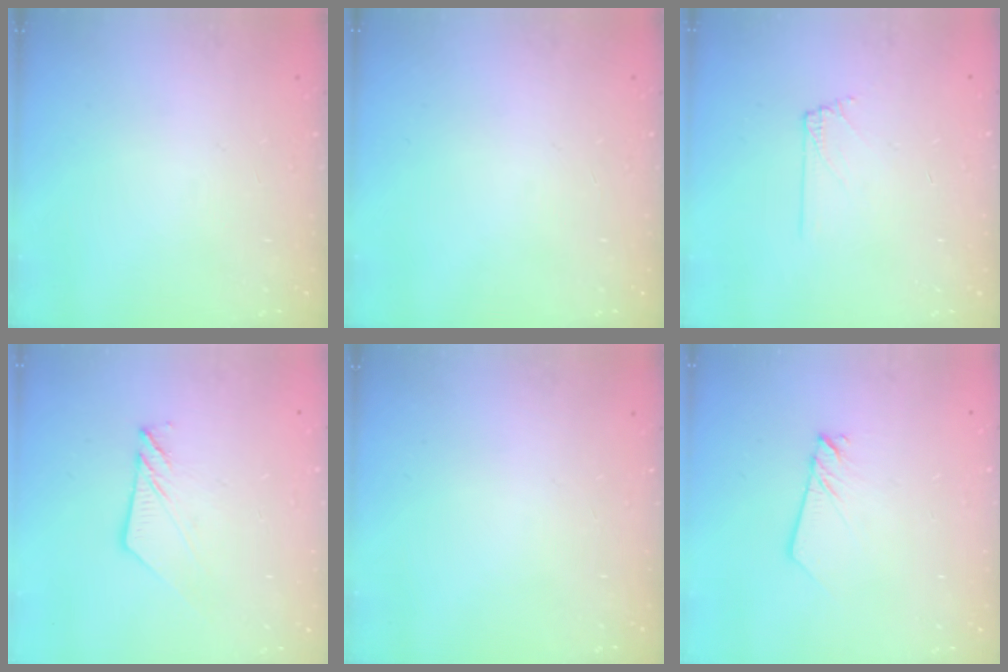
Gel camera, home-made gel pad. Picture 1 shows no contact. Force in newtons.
{"total": 0.0}
{"total": 3.9, "press": 3.8, "slide": 0.6}
{"total": 7.5, "press": 7.5, "slide": 0.3}
{"total": 0.0}
{"total": 2.1, "press": 2.1, "slide": 0.2}